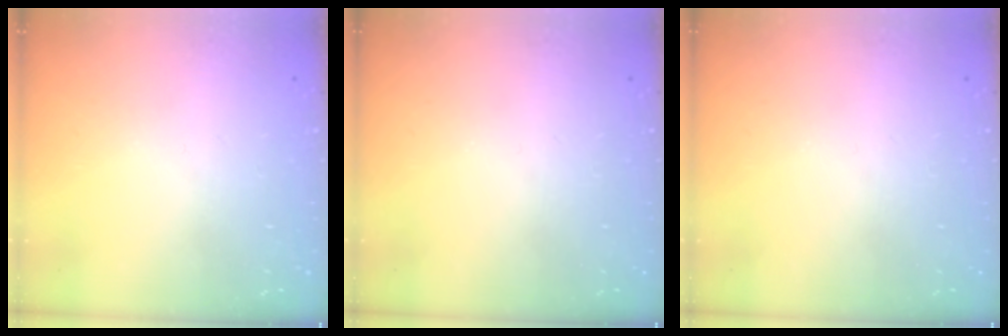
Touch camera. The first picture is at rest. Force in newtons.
{"total": 0.0}
{"total": 0.0}